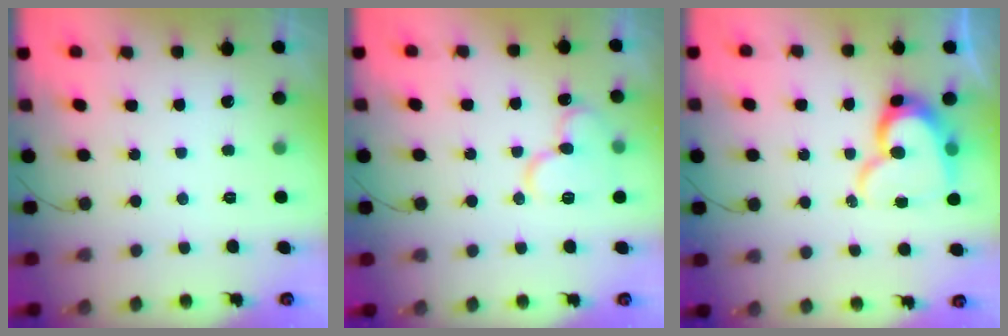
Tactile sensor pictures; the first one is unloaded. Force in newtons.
{"total": 13.4, "press": 13.3, "slide": 1.6}
{"total": 14.3, "press": 14.2, "slide": 1.6}